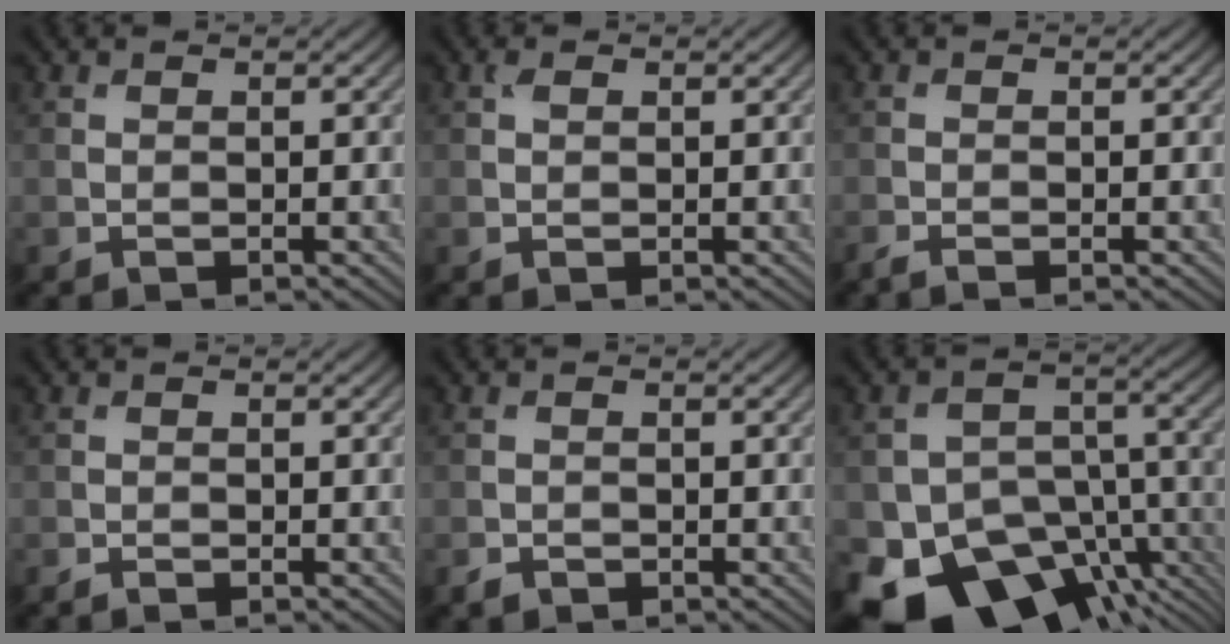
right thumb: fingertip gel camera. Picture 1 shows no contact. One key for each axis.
{"total": 0.8, "fx": 0.4, "fy": 0.5, "fz": 0.5, "tx": -0.013, "ty": 0.001, "tz": 0.007}
{"total": 1.1, "fx": -1.0, "fy": 0.1, "fz": 0.5, "tx": -0.014, "ty": -0.005, "tz": -0.026}
{"total": 0.8, "fx": -0.7, "fy": 0.1, "fz": 0.2, "tx": -0.004, "ty": -0.003, "tz": -0.015}
{"total": 1.0, "fx": -0.8, "fy": 0.5, "fz": 0.2, "tx": -0.005, "ty": -0.003, "tz": -0.017}
{"total": 15.4, "fx": -9.0, "fy": 9.5, "fz": 8.2, "tx": -0.147, "ty": -0.046, "tz": -0.136}